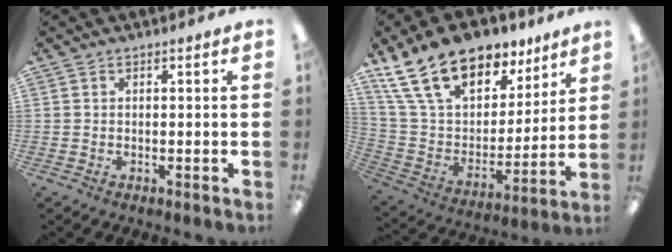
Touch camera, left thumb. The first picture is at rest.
{"total": 20.5, "force": [14.5, 10.9, 9.6], "torque": [-0.187, -0.081, 0.268]}